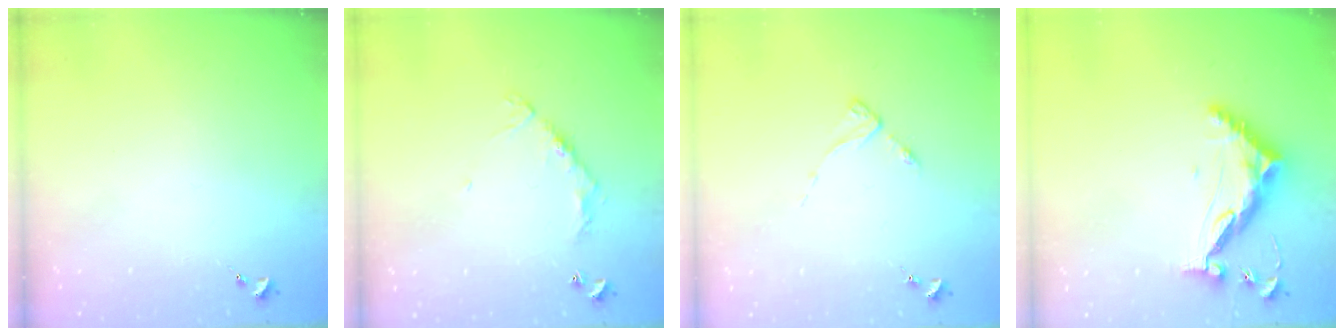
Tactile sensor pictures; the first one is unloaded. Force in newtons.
{"total": 8.1, "press": 8.1, "slide": 0.7}
{"total": 2.7, "press": 2.7, "slide": 0.3}
{"total": 10.2, "press": 10.2, "slide": 0.8}